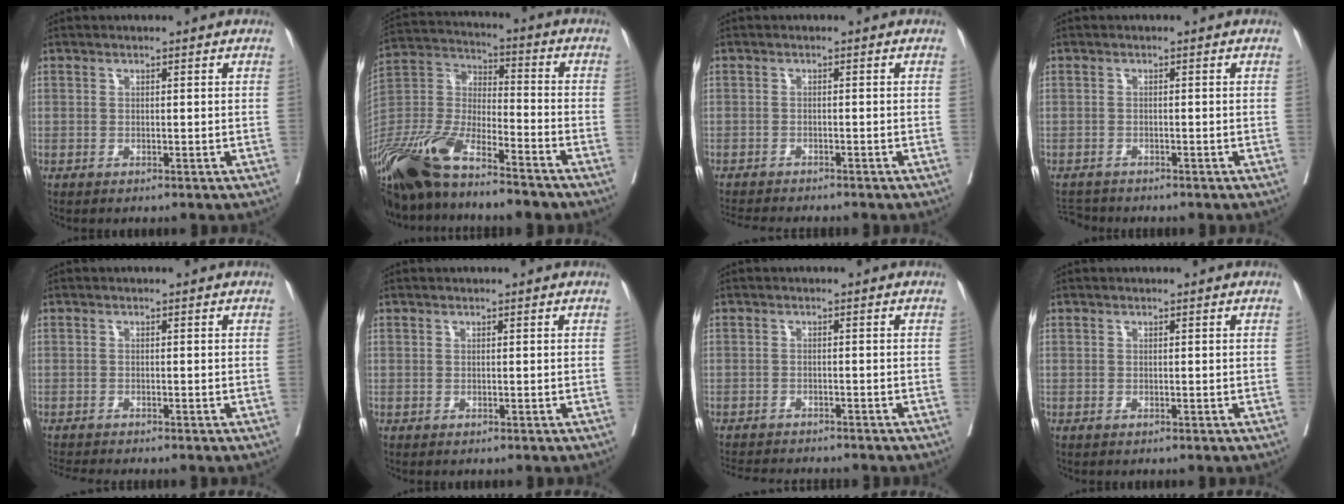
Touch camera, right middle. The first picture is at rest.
{"total": 20.4, "force": [-15.6, 5.1, 12.2], "torque": [-0.291, -0.027, -0.297]}
{"total": 6.5, "force": [-6.0, 0.6, 2.4], "torque": [-0.035, -0.011, -0.092]}
{"total": 2.7, "force": [-2.6, 0.5, 0.0], "torque": [-0.004, -0.014, -0.045]}
{"total": 3.2, "force": [-3.0, -0.6, 0.8], "torque": [-0.018, -0.016, -0.051]}
{"total": 0.0}
{"total": 9.0, "force": [-8.4, 1.2, 3.0], "torque": [-0.045, -0.010, -0.117]}
{"total": 0.0}